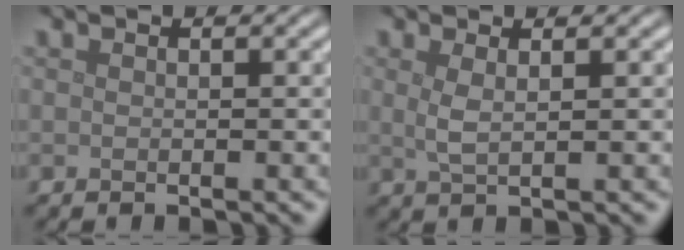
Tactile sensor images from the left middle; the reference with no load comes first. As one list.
[{"total": 1.8, "force": [0.6, 0.6, 1.6], "torque": [-0.030, -0.001, 0.012]}]